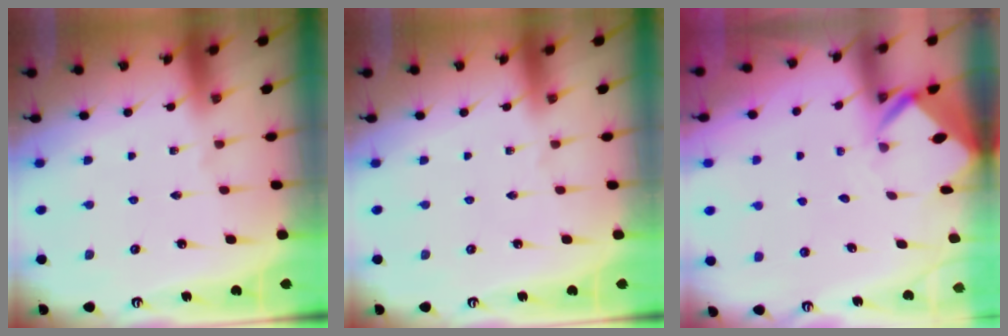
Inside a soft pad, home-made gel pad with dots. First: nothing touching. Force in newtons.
{"total": 0.0}
{"total": 3.2, "press": 3.2, "slide": 0.1}